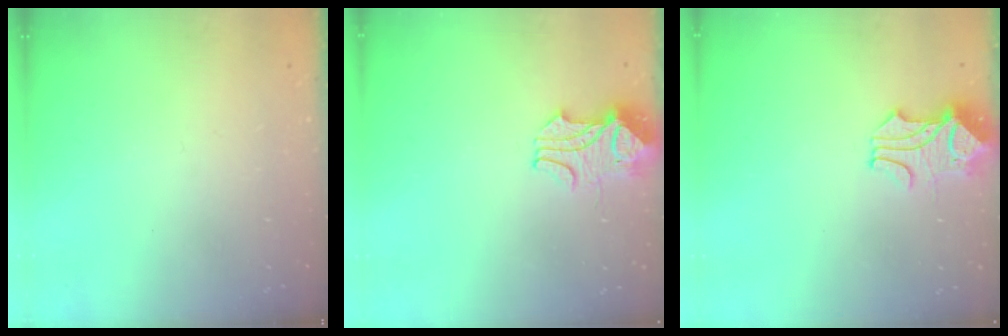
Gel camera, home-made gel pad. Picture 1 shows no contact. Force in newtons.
{"total": 2.1, "press": 1.9, "slide": 0.8}
{"total": 1.8, "press": 1.4, "slide": 1.2}